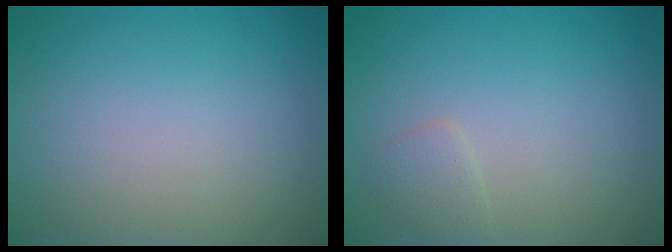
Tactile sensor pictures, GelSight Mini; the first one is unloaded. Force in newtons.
{"total": 1.2, "press": 1.2, "slide": 0.1}